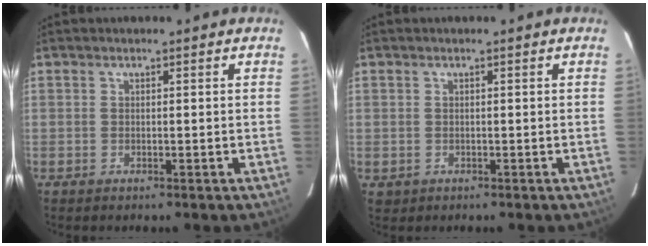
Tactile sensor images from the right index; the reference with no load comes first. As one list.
[{"total": 1.1, "force": [-0.2, 1.1, 0.2], "torque": [-0.006, 0.003, 0.003]}]